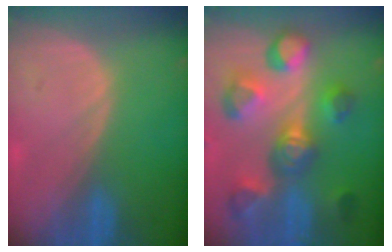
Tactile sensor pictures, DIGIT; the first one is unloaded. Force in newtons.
{"total": 11.0, "press": 10.0, "slide": 4.6}